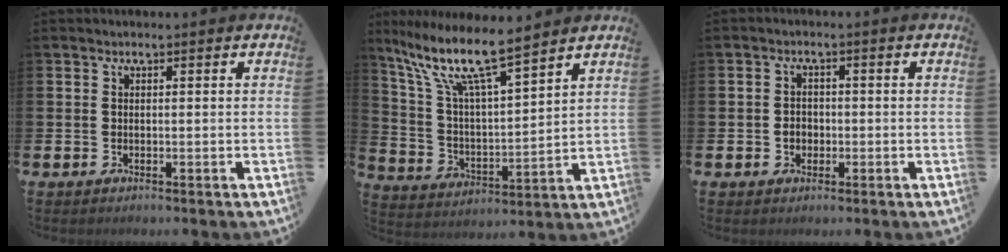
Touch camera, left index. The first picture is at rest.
{"total": 11.0, "force": [9.0, 1.6, 6.1], "torque": [-0.157, -0.044, 0.154]}
{"total": 2.0, "force": [-0.5, 1.8, 0.8], "torque": [-0.009, 0.002, -0.014]}